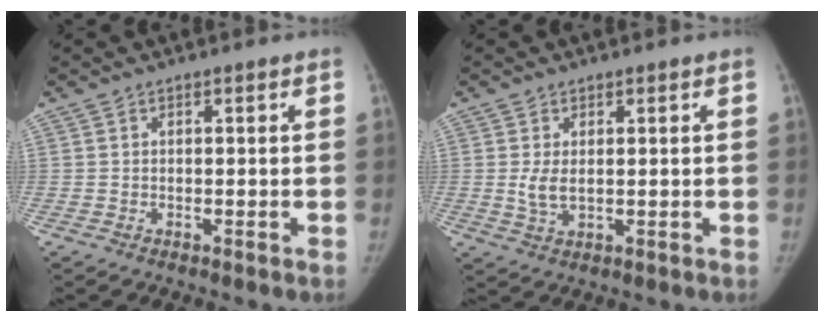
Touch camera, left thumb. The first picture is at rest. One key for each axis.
{"total": 3.5, "fx": 0.5, "fy": 2.0, "fz": 2.8, "tx": -0.054, "ty": -0.011, "tz": 0.016}